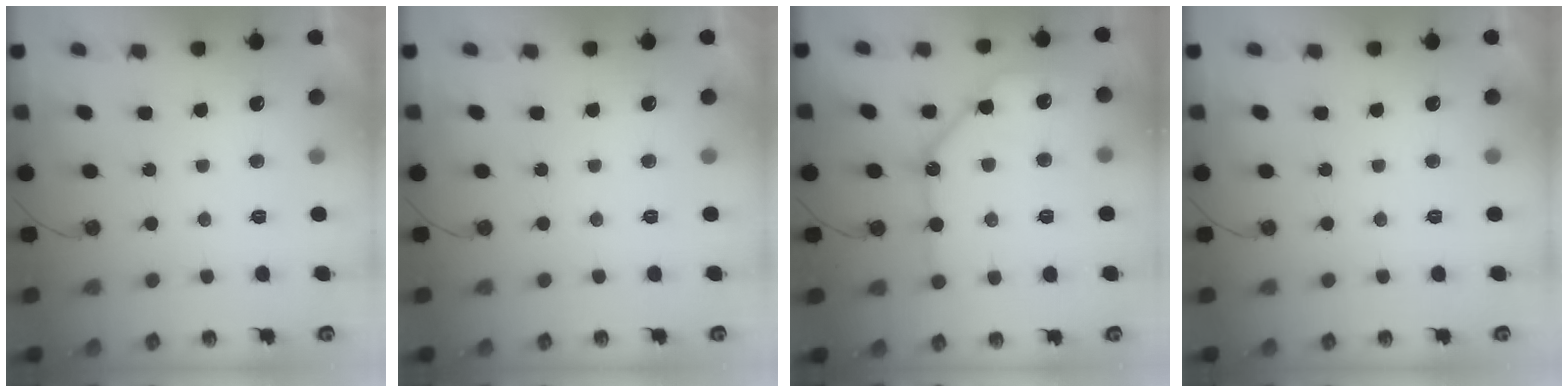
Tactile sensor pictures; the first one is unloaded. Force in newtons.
{"total": 0.0}
{"total": 12.8, "press": 12.8, "slide": 1.1}
{"total": 0.0}